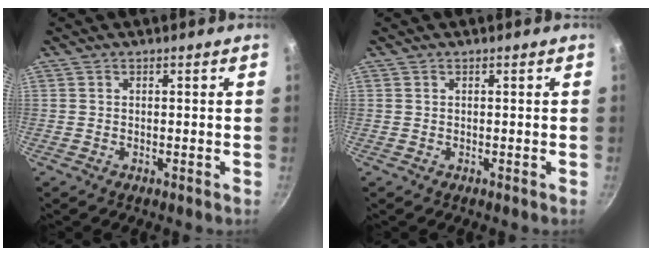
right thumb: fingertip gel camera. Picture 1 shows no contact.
{"total": 0.0}